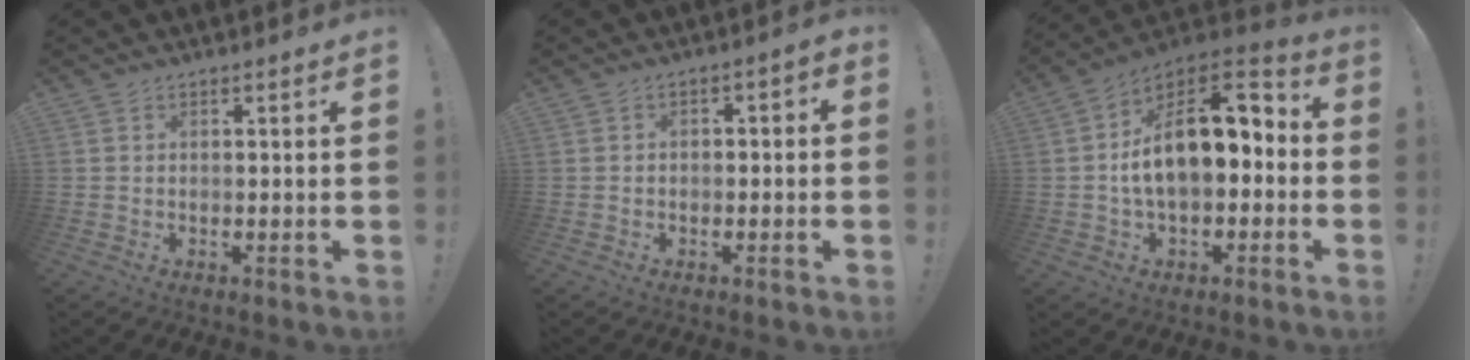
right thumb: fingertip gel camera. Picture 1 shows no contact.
{"total": 2.4, "force": [-1.8, 1.2, 1.2], "torque": [-0.016, 0.011, -0.031]}
{"total": 16.5, "force": [1.7, 9.1, 13.7], "torque": [-0.200, 0.000, 0.035]}